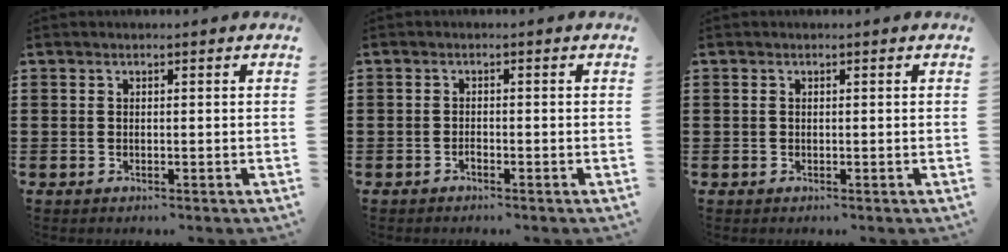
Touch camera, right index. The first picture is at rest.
{"total": 0.8, "force": [-0.7, 0.2, 0.4], "torque": [-0.011, -0.003, -0.012]}
{"total": 0.0}